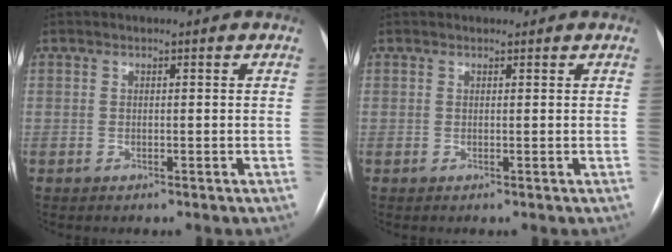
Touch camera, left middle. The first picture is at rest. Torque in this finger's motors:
{"motor_torque": [-0.21, 0.20, -0.13, -0.01]}